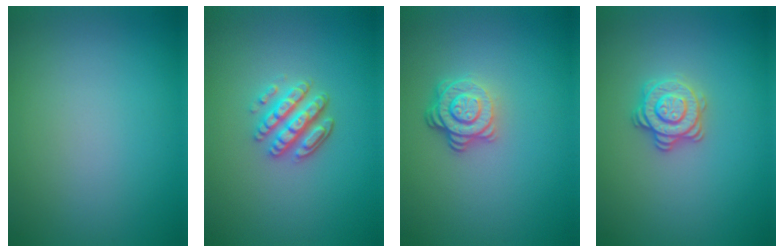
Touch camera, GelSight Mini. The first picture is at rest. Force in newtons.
{"total": 3.7, "press": 3.1, "slide": 2.0}
{"total": 3.5, "press": 2.8, "slide": 2.2}
{"total": 2.8, "press": 2.6, "slide": 1.0}